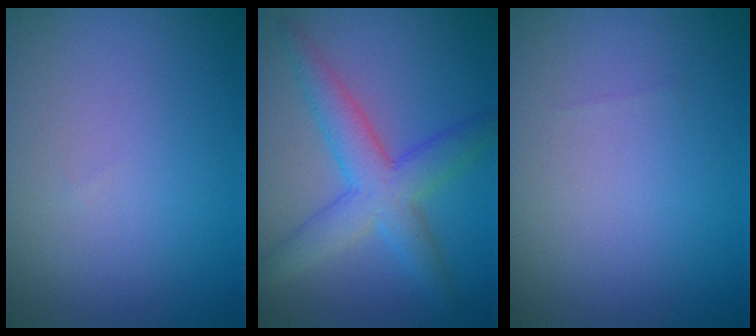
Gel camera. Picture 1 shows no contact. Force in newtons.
{"total": 5.0, "press": 5.0, "slide": 0.1}
{"total": 0.0}